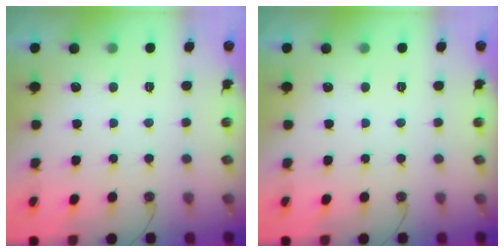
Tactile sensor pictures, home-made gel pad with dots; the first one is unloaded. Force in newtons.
{"total": 0.0}